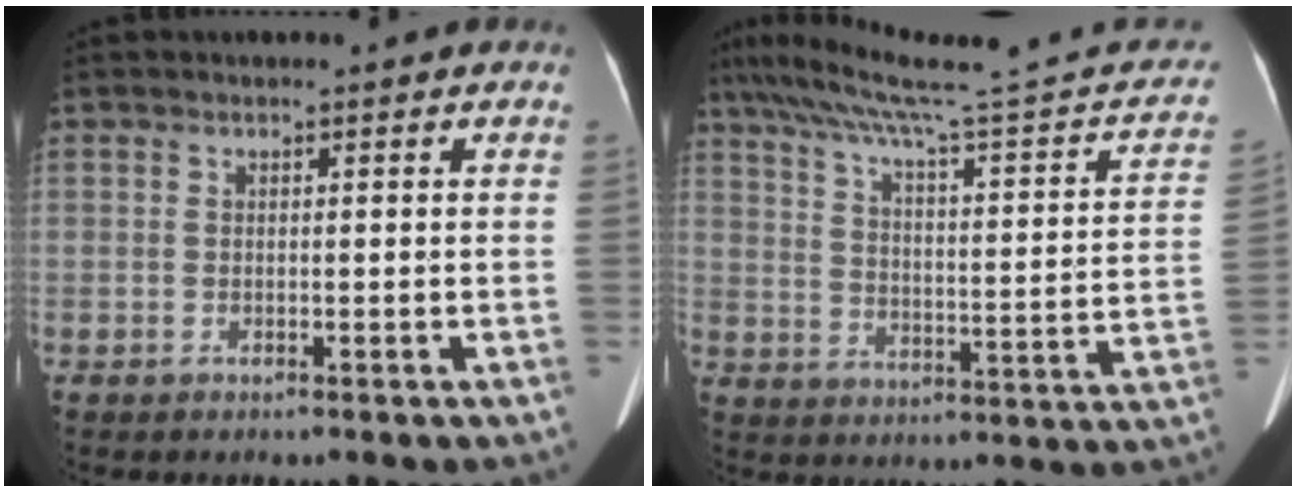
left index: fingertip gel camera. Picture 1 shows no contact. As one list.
[{"total": 23.8, "force": [20.3, 1.7, 12.4], "torque": [-0.191, -0.011, 0.267]}]